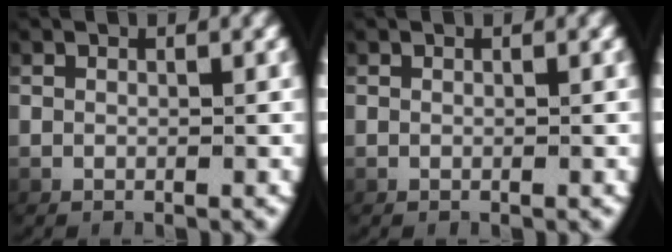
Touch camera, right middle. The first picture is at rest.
{"total": 0.0}